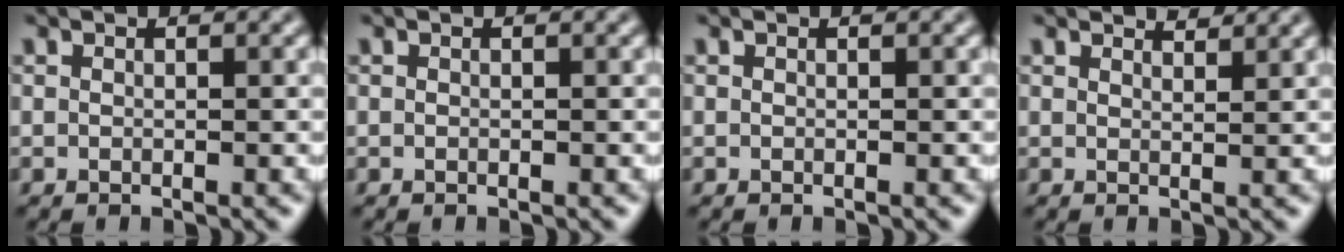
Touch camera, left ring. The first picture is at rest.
{"total": 0.0}
{"total": 0.0}
{"total": 2.0, "force": [1.9, 0.1, 0.4], "torque": [-0.009, 0.000, 0.025]}